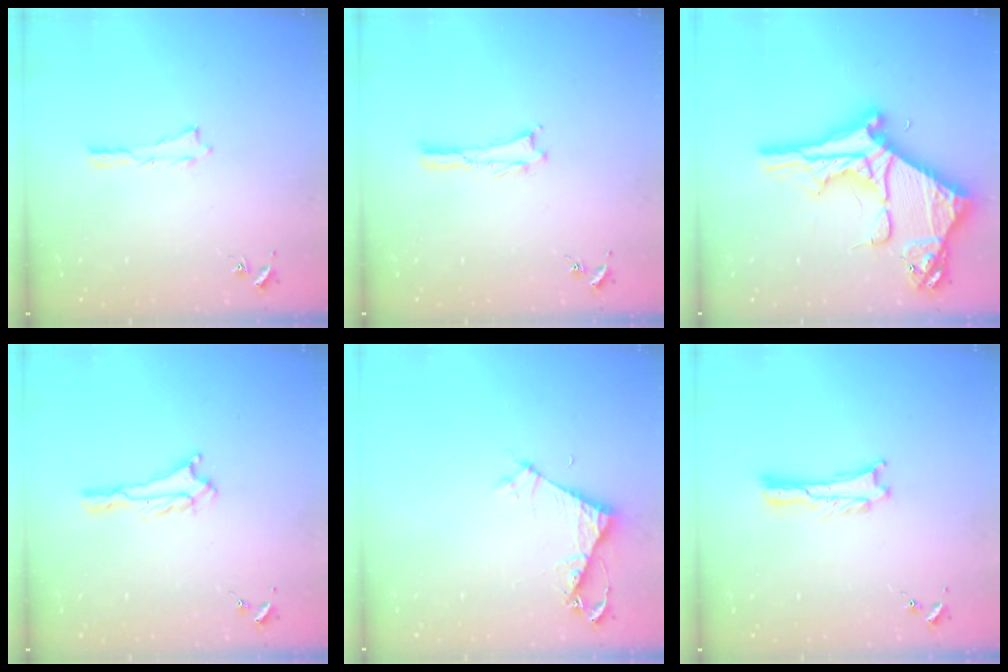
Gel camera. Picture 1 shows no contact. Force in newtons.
{"total": 0.0}
{"total": 14.2, "press": 14.1, "slide": 1.3}
{"total": 1.0, "press": 1.0, "slide": 0.1}
{"total": 4.0, "press": 4.0, "slide": 0.3}
{"total": 0.0}